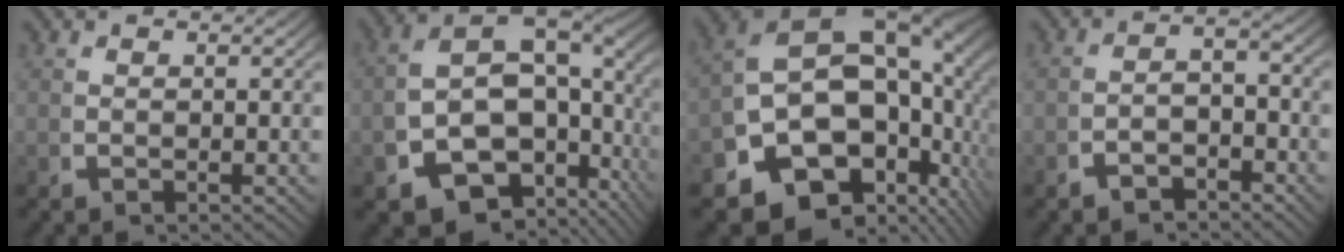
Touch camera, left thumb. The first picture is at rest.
{"total": 16.7, "force": [-1.5, 11.8, 11.7], "torque": [-0.204, -0.030, -0.027]}
{"total": 21.5, "force": [-0.5, 15.0, 15.3], "torque": [-0.234, -0.018, -0.024]}
{"total": 2.8, "force": [-2.3, 1.0, 1.3], "torque": [-0.012, -0.002, -0.038]}